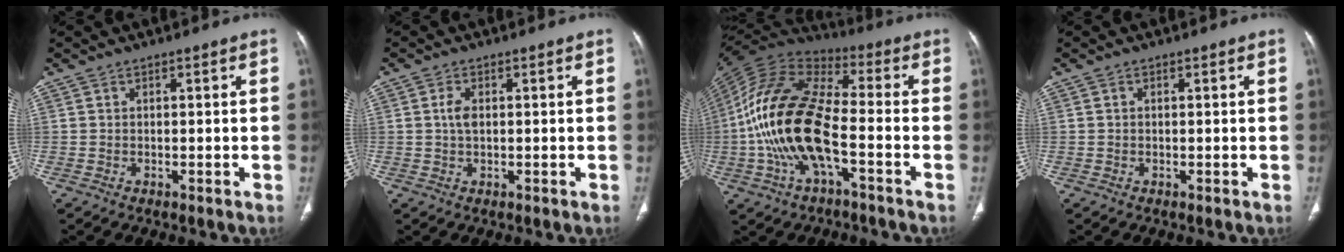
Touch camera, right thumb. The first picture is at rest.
{"total": 2.5, "force": [0.3, 1.4, 2.0], "torque": [-0.044, 0.003, 0.004]}
{"total": 19.9, "force": [-4.3, 8.6, 17.4], "torque": [-0.350, 0.036, -0.083]}
{"total": 0.0}